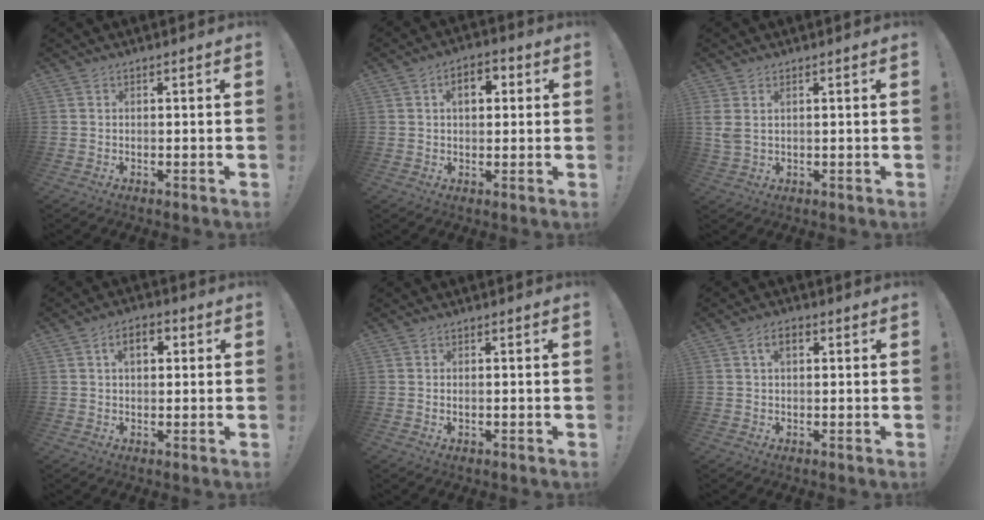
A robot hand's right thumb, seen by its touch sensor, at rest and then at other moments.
{"total": 6.1, "force": [1.3, 4.0, 4.4], "torque": [-0.054, 0.003, 0.015]}
{"total": 2.9, "force": [1.4, 1.2, 2.2], "torque": [-0.044, -0.001, 0.026]}
{"total": 5.5, "force": [1.4, 3.4, 4.0], "torque": [-0.053, 0.004, 0.019]}
{"total": 0.6, "force": [-0.1, 0.2, 0.6], "torque": [-0.017, 0.003, -0.001]}
{"total": 3.8, "force": [1.1, 2.1, 2.9], "torque": [-0.047, 0.004, 0.017]}